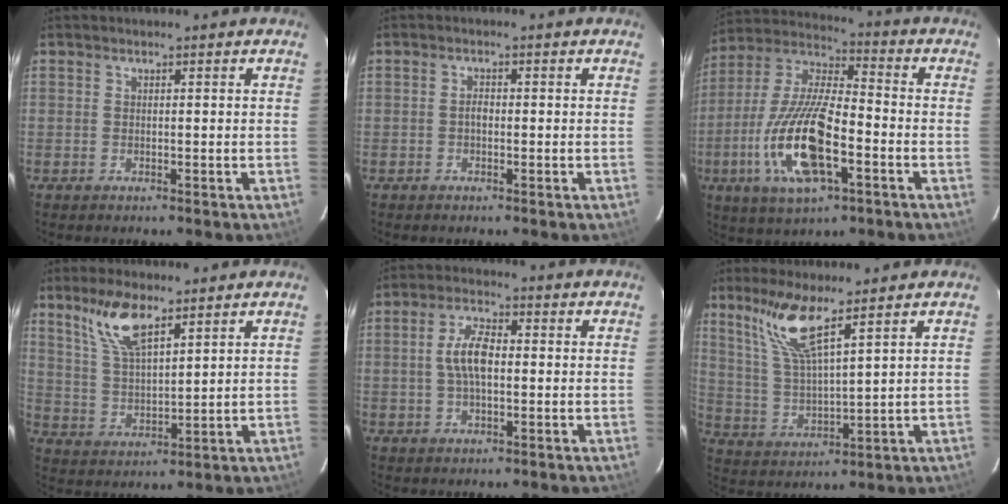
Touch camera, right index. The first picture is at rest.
{"total": 1.3, "force": [-0.3, 0.8, 1.0], "torque": [-0.016, 0.006, -0.007]}
{"total": 18.9, "force": [-6.3, 6.7, 16.5], "torque": [-0.346, -0.015, -0.122]}
{"total": 9.1, "force": [6.1, 2.9, 6.1], "torque": [-0.120, 0.006, 0.130]}
{"total": 6.3, "force": [0.0, 2.8, 5.7], "torque": [-0.111, 0.011, 0.001]}
{"total": 9.8, "force": [6.8, 1.0, 7.0], "torque": [-0.139, 0.003, 0.146]}